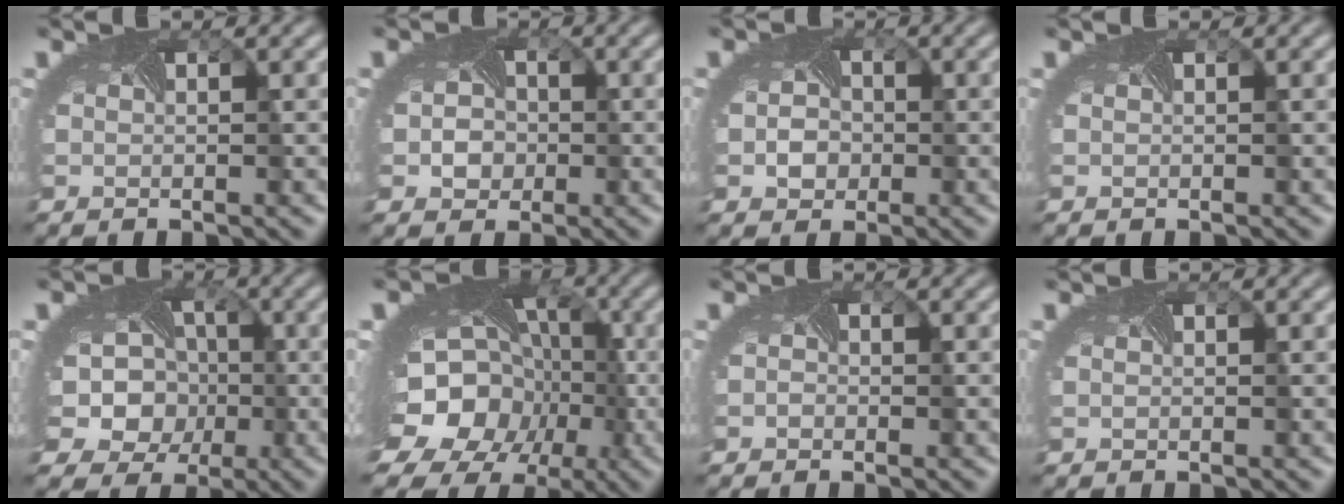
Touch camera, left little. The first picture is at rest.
{"total": 3.7, "force": [-0.5, 3.3, 1.7], "torque": [-0.005, 0.005, -0.015]}
{"total": 3.2, "force": [-0.6, 2.8, 1.5], "torque": [-0.007, 0.002, -0.007]}
{"total": 0.0}
{"total": 12.9, "force": [-1.2, 11.2, 6.3], "torque": [-0.139, -0.001, -0.043]}
{"total": 19.2, "force": [-6.3, 15.2, 9.8], "torque": [-0.163, -0.049, -0.105]}
{"total": 0.8, "force": [-0.2, 0.7, 0.3], "torque": [0.003, -0.002, -0.007]}
{"total": 0.0}